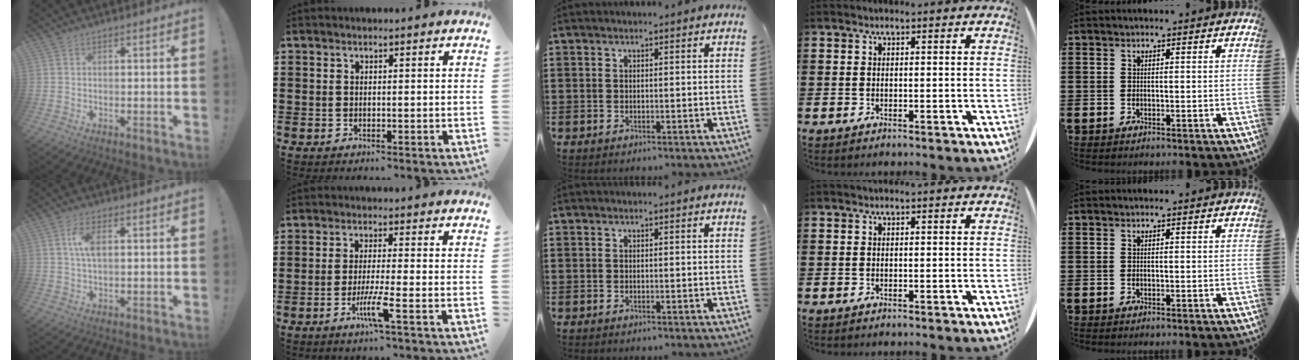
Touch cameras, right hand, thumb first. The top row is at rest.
{"thumb": {"total": 5.8, "force": [1.3, 2.5, 5.1], "torque": [-0.092, -0.001, 0.018]}, "index": {"total": 5.1, "force": [-2.6, -0.3, 4.4], "torque": [-0.086, -0.015, -0.049]}}